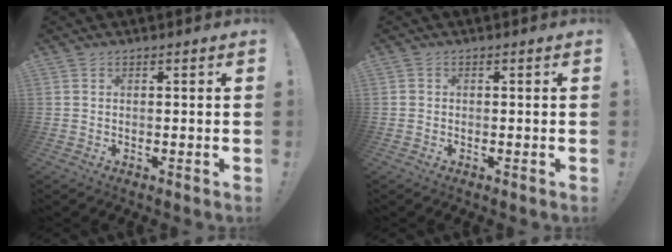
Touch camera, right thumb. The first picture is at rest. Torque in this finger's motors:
{"motor_torque": [0.00, -0.22, 0.08, 0.00, -0.03]}